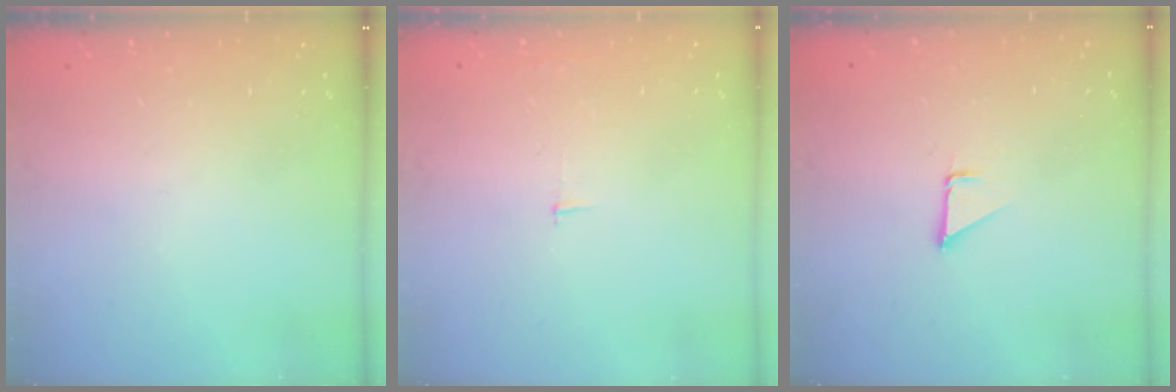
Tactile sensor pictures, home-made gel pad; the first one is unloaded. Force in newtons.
{"total": 2.3, "press": 2.3, "slide": 0.2}
{"total": 1.3, "press": 1.3, "slide": 0.1}